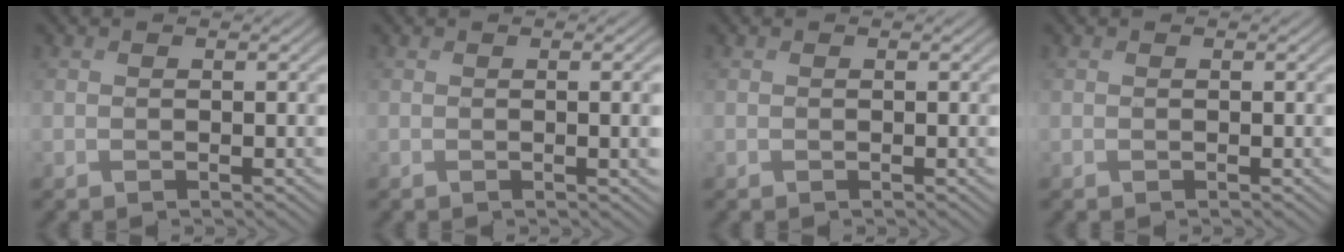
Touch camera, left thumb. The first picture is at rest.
{"total": 3.8, "force": [-0.1, 0.9, 3.7], "torque": [-0.053, 0.004, 0.000]}
{"total": 0.0}
{"total": 0.0}